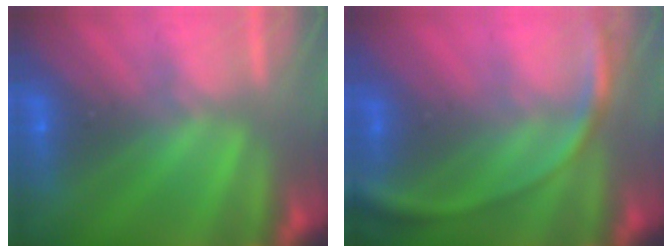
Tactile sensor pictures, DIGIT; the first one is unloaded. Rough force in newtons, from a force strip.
{"total": 2.7}